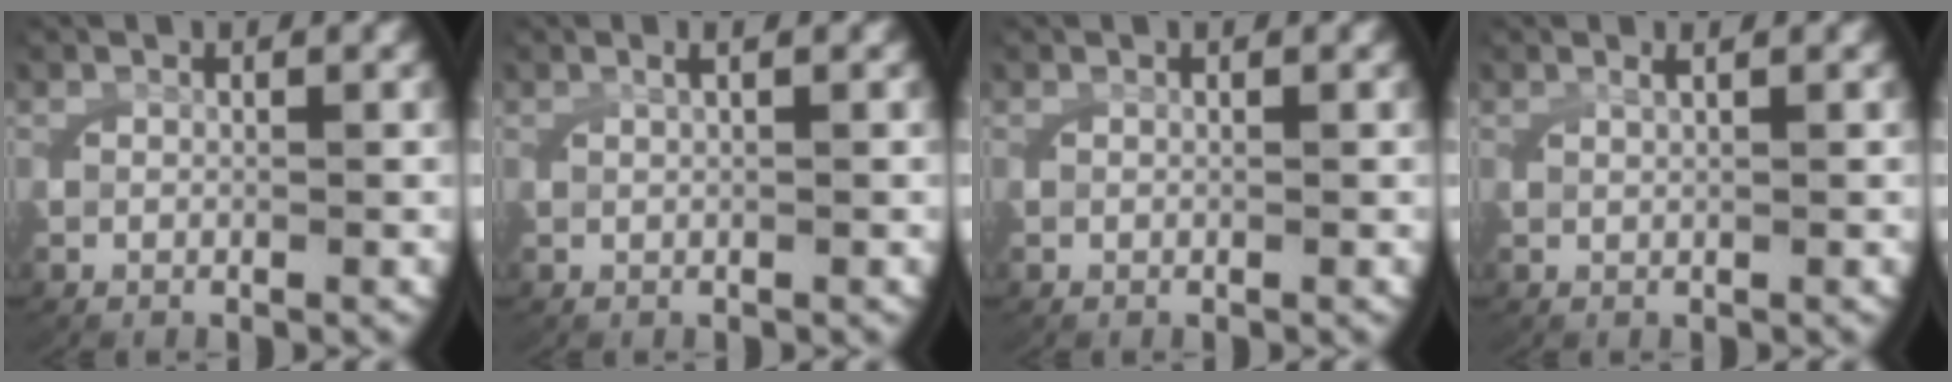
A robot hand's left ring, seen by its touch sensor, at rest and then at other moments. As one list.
[{"total": 0.9, "force": [0.4, 0.0, 0.8], "torque": [-0.016, 0.007, 0.007]}, {"total": 0.0}, {"total": 0.9, "force": [0.5, -0.3, 0.6], "torque": [-0.013, 0.004, 0.012]}]